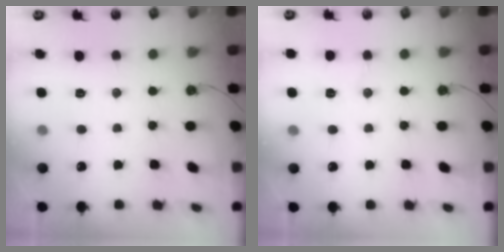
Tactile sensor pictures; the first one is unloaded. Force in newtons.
{"total": 4.4, "press": 4.3, "slide": 0.8}